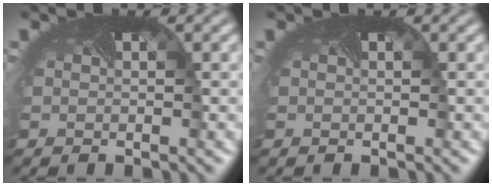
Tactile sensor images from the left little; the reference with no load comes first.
{"total": 0.0}